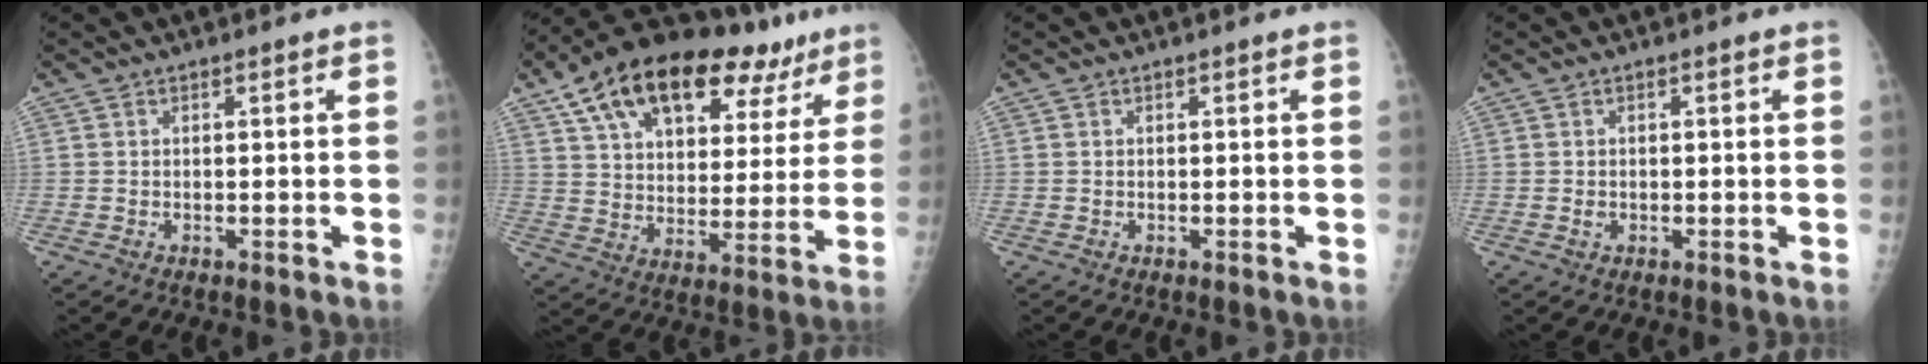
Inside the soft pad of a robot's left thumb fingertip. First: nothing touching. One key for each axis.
{"total": 26.2, "fx": 15.3, "fy": 13.4, "fz": 16.6, "tx": -0.229, "ty": 0.005, "tz": 0.242}
{"total": 0.0}
{"total": 0.9, "fx": -0.2, "fy": 0.7, "fz": 0.5, "tx": -0.005, "ty": 0.001, "tz": -0.002}